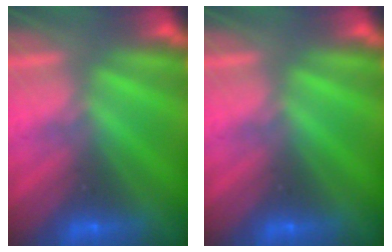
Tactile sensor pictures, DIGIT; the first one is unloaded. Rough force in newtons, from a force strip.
{"total": 0.0}